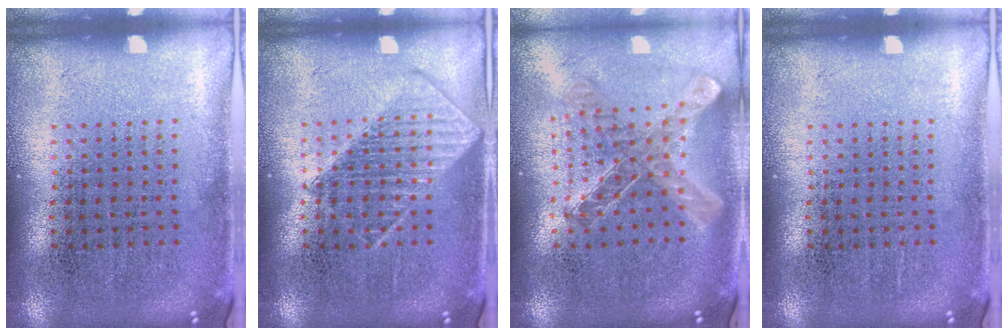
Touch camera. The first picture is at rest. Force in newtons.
{"total": 2.4, "press": 2.3, "slide": 0.4}
{"total": 1.1, "press": 1.1, "slide": 0.2}
{"total": 0.0}